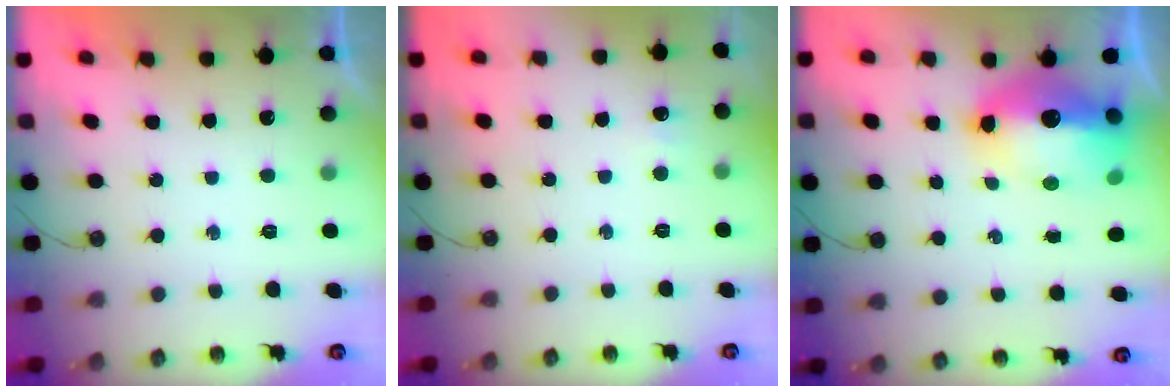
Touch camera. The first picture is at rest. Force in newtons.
{"total": 3.7, "press": 3.7, "slide": 0.4}
{"total": 20.3, "press": 16.3, "slide": 12.0}